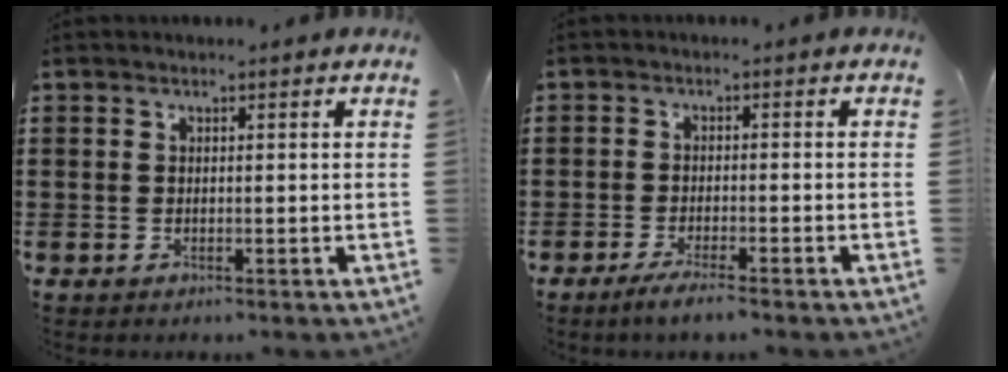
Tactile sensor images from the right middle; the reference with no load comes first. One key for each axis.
{"total": 2.3, "fx": -2.0, "fy": 0.1, "fz": 1.0, "tx": -0.016, "ty": 0.004, "tz": -0.039}